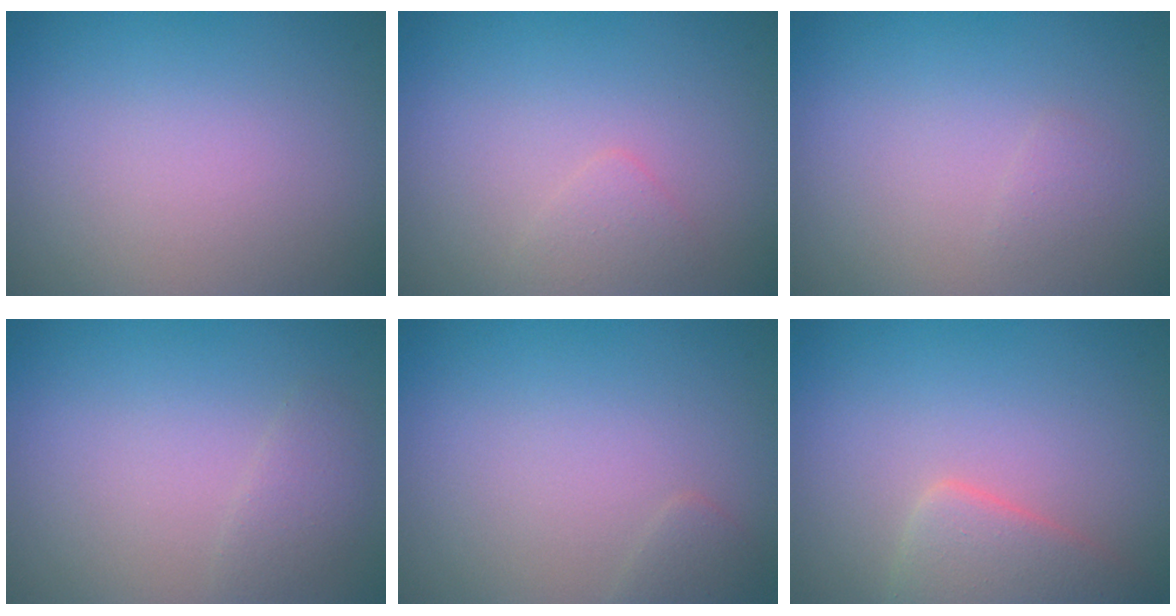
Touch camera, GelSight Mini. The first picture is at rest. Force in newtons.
{"total": 1.1, "press": 1.1, "slide": 0.0}
{"total": 0.6, "press": 0.6, "slide": 0.0}
{"total": 1.3, "press": 1.3, "slide": 0.1}
{"total": 0.8, "press": 0.8, "slide": 0.0}
{"total": 3.1, "press": 3.1, "slide": 0.4}